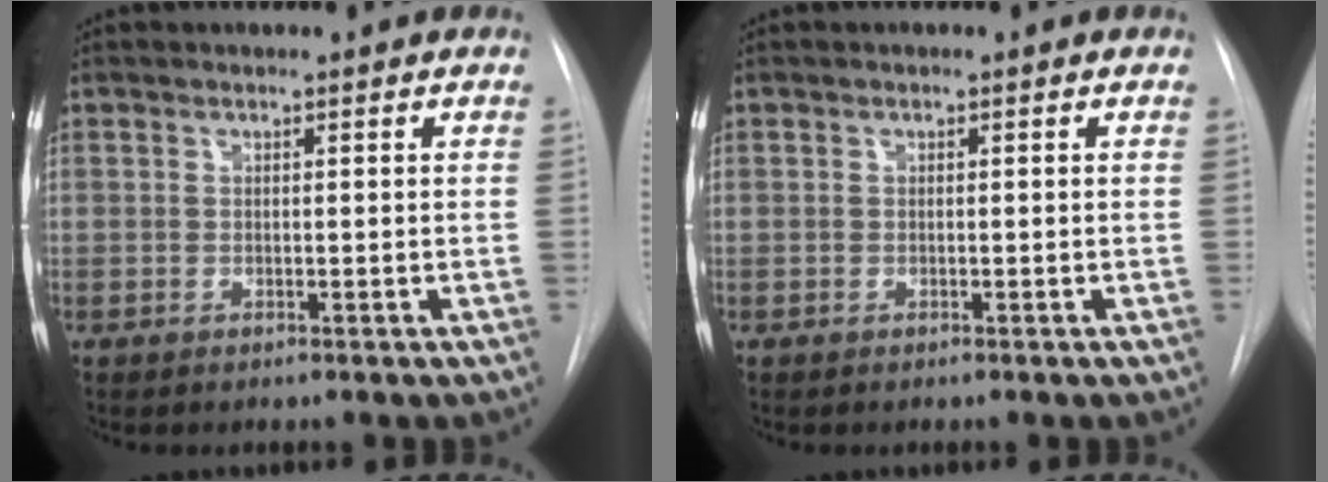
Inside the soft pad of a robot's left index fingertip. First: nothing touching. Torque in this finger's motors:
{"motor_torque": [0.00, 0.00, 0.00, 0.00]}